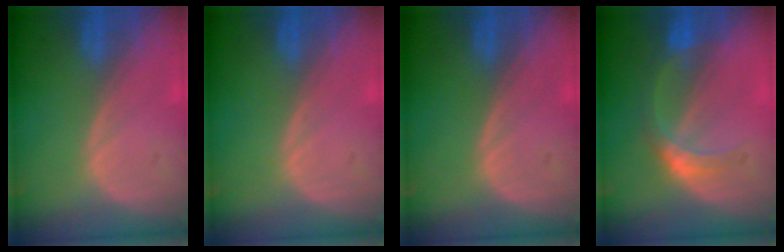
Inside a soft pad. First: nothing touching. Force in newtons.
{"total": 0.0}
{"total": 0.0}
{"total": 5.3, "press": 5.0, "slide": 1.9}